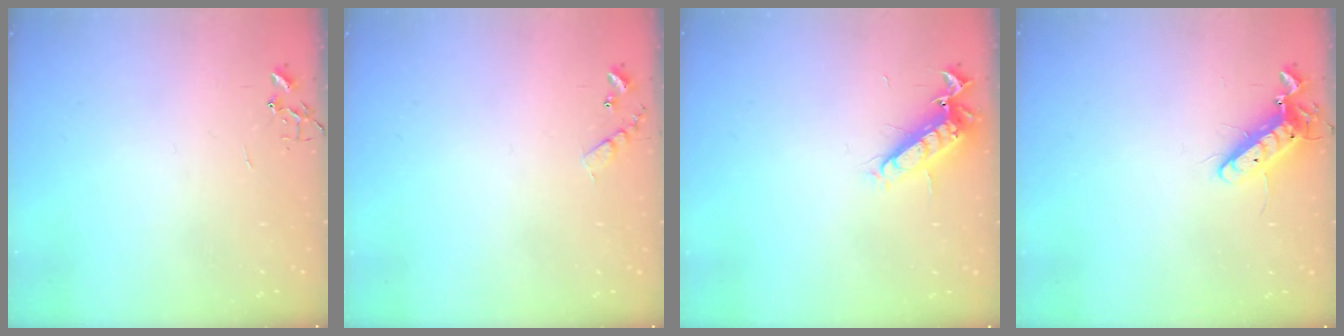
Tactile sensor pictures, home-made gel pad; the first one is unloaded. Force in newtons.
{"total": 6.7, "press": 6.6, "slide": 0.4}
{"total": 12.7, "press": 12.6, "slide": 1.2}
{"total": 11.6, "press": 11.4, "slide": 2.3}